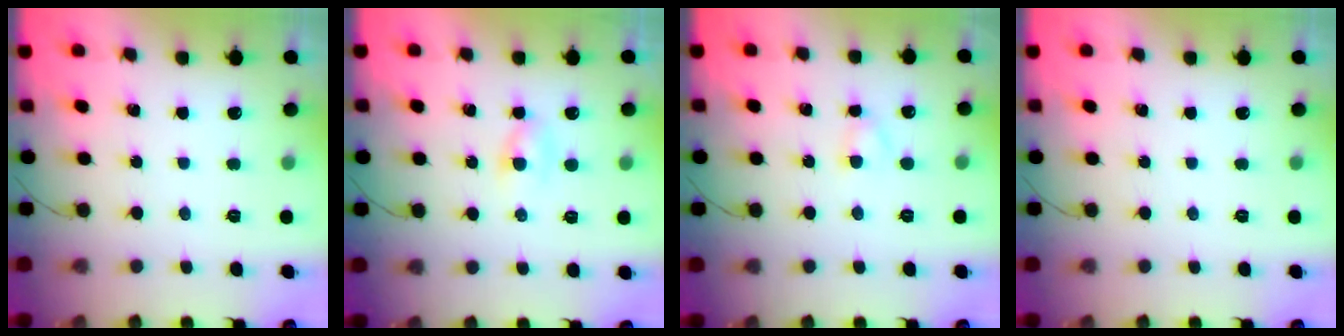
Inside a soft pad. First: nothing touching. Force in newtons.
{"total": 2.3, "press": 2.1, "slide": 0.9}
{"total": 2.8, "press": 2.6, "slide": 1.1}
{"total": 0.0}